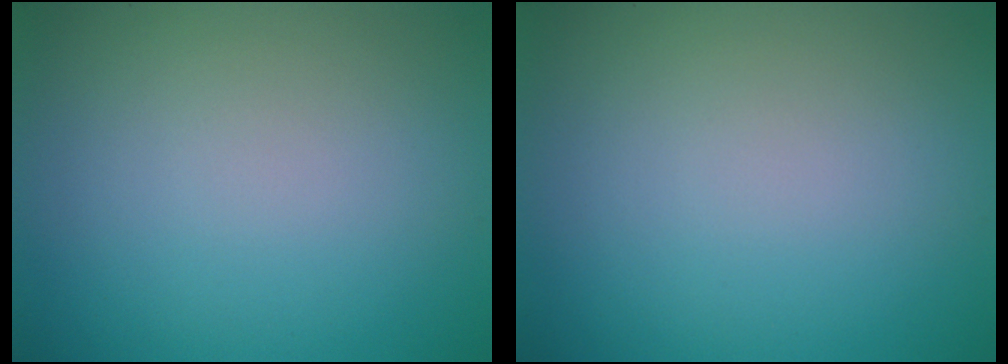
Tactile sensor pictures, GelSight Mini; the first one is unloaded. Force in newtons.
{"total": 0.0}